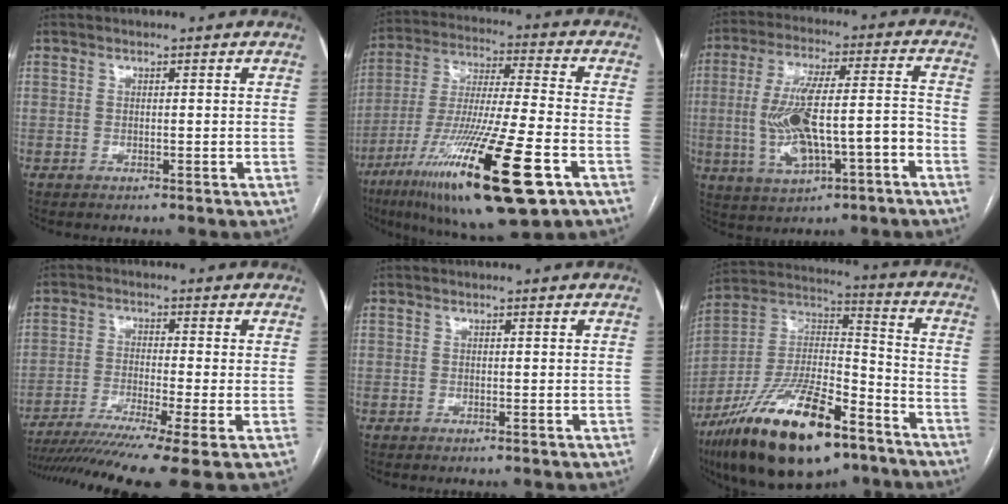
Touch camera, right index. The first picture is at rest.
{"total": 23.9, "force": [-11.9, 2.5, 20.6], "torque": [-0.360, -0.050, -0.203]}
{"total": 14.4, "force": [-3.8, 3.7, 13.4], "torque": [-0.251, 0.019, -0.055]}
{"total": 13.6, "force": [-10.0, -1.2, 9.1], "torque": [-0.149, -0.033, -0.162]}
{"total": 0.0}
{"total": 24.4, "force": [-15.5, 7.5, 17.3], "torque": [-0.317, -0.002, -0.264]}